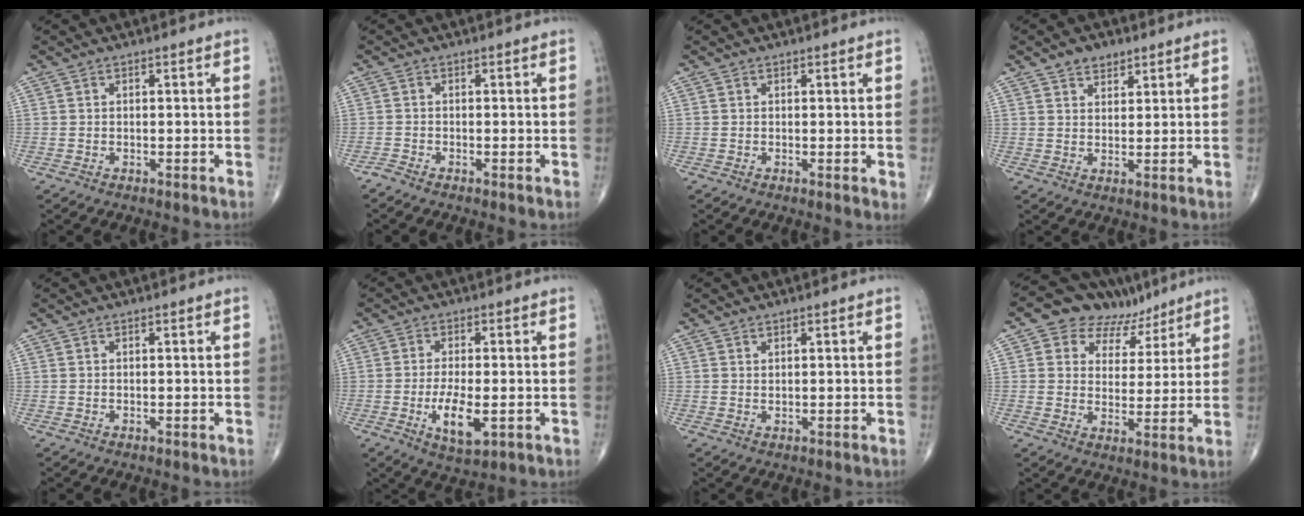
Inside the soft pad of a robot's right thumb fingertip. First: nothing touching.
{"total": 1.1, "force": [-0.9, 0.2, 0.5], "torque": [-0.014, -0.004, -0.023]}
{"total": 1.0, "force": [0.3, 0.4, 0.9], "torque": [-0.016, -0.005, 0.002]}
{"total": 4.4, "force": [2.9, 2.7, 1.9], "torque": [-0.010, -0.016, 0.049]}
{"total": 0.0}
{"total": 7.6, "force": [-1.9, 2.9, 6.8], "torque": [-0.124, -0.012, -0.029]}
{"total": 0.7, "force": [0.6, 0.3, 0.4], "torque": [-0.004, -0.005, 0.011]}
{"total": 11.6, "force": [7.6, 7.7, 4.2], "torque": [-0.016, -0.021, 0.114]}